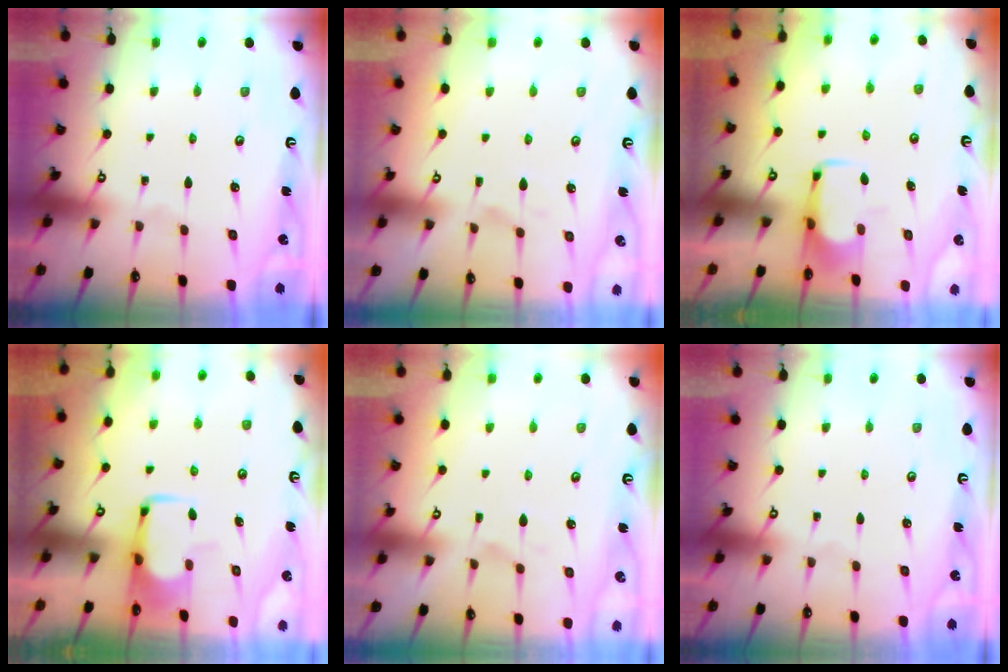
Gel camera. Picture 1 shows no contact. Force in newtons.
{"total": 1.8, "press": 1.4, "slide": 1.2}
{"total": 1.5, "press": 1.4, "slide": 0.5}
{"total": 1.7, "press": 1.7, "slide": 0.4}
{"total": 1.8, "press": 1.4, "slide": 1.2}
{"total": 0.0}